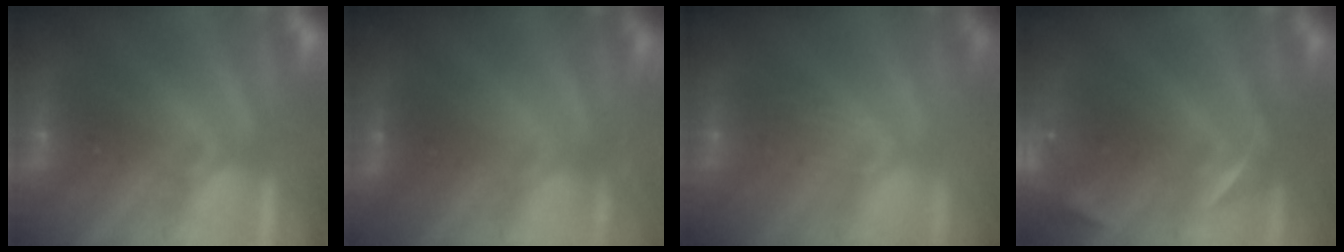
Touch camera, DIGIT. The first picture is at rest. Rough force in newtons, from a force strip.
{"total": 2.3}
{"total": 2.9}
{"total": 9.6}